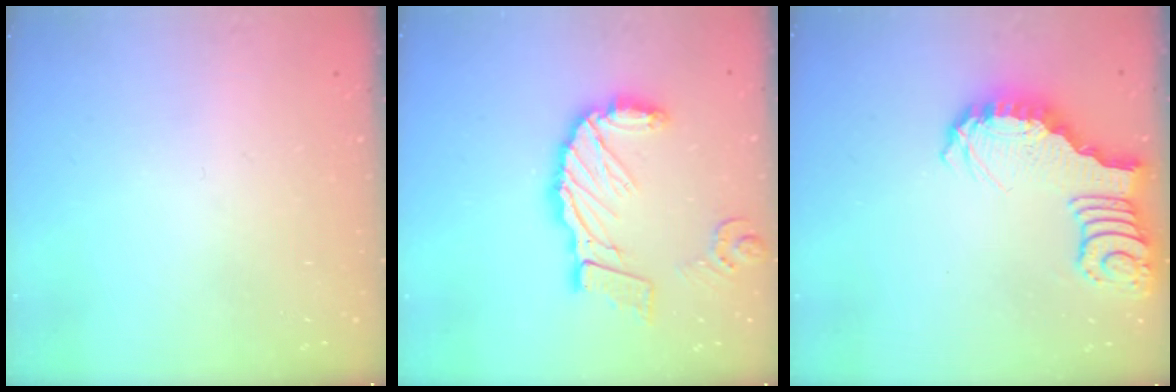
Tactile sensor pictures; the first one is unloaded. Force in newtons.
{"total": 15.7, "press": 15.6, "slide": 1.7}
{"total": 3.3, "press": 3.3, "slide": 0.7}